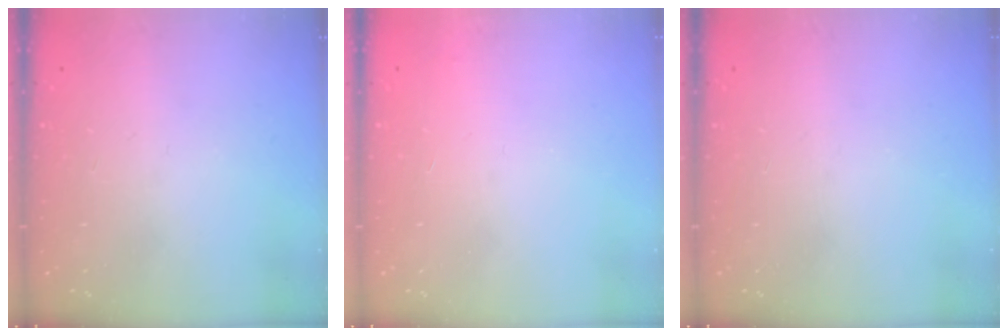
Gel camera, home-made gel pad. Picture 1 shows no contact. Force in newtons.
{"total": 3.4, "press": 3.4, "slide": 0.1}
{"total": 0.0}